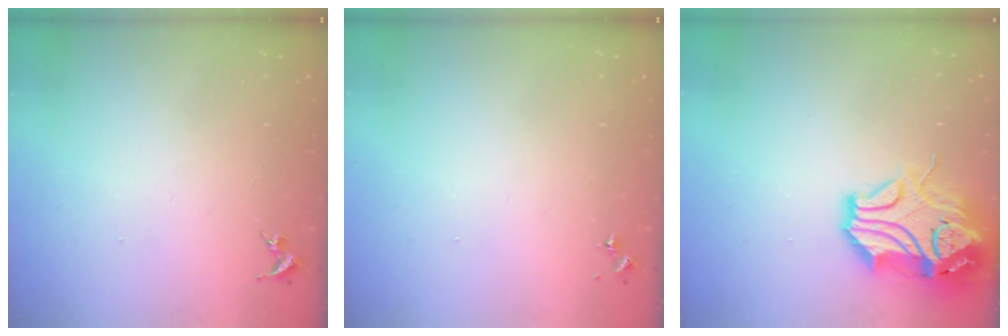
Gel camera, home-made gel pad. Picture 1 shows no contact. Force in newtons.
{"total": 0.0}
{"total": 15.5, "press": 15.3, "slide": 2.3}